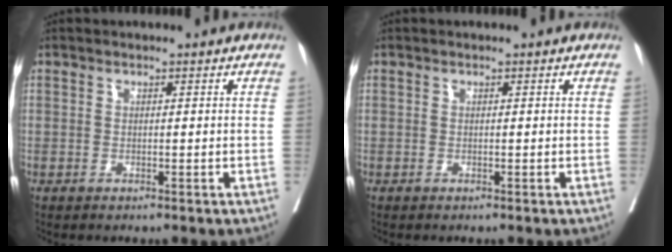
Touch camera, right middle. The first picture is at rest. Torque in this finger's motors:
{"motor_torque": [0.66, -0.96, 0.03, 0.00]}